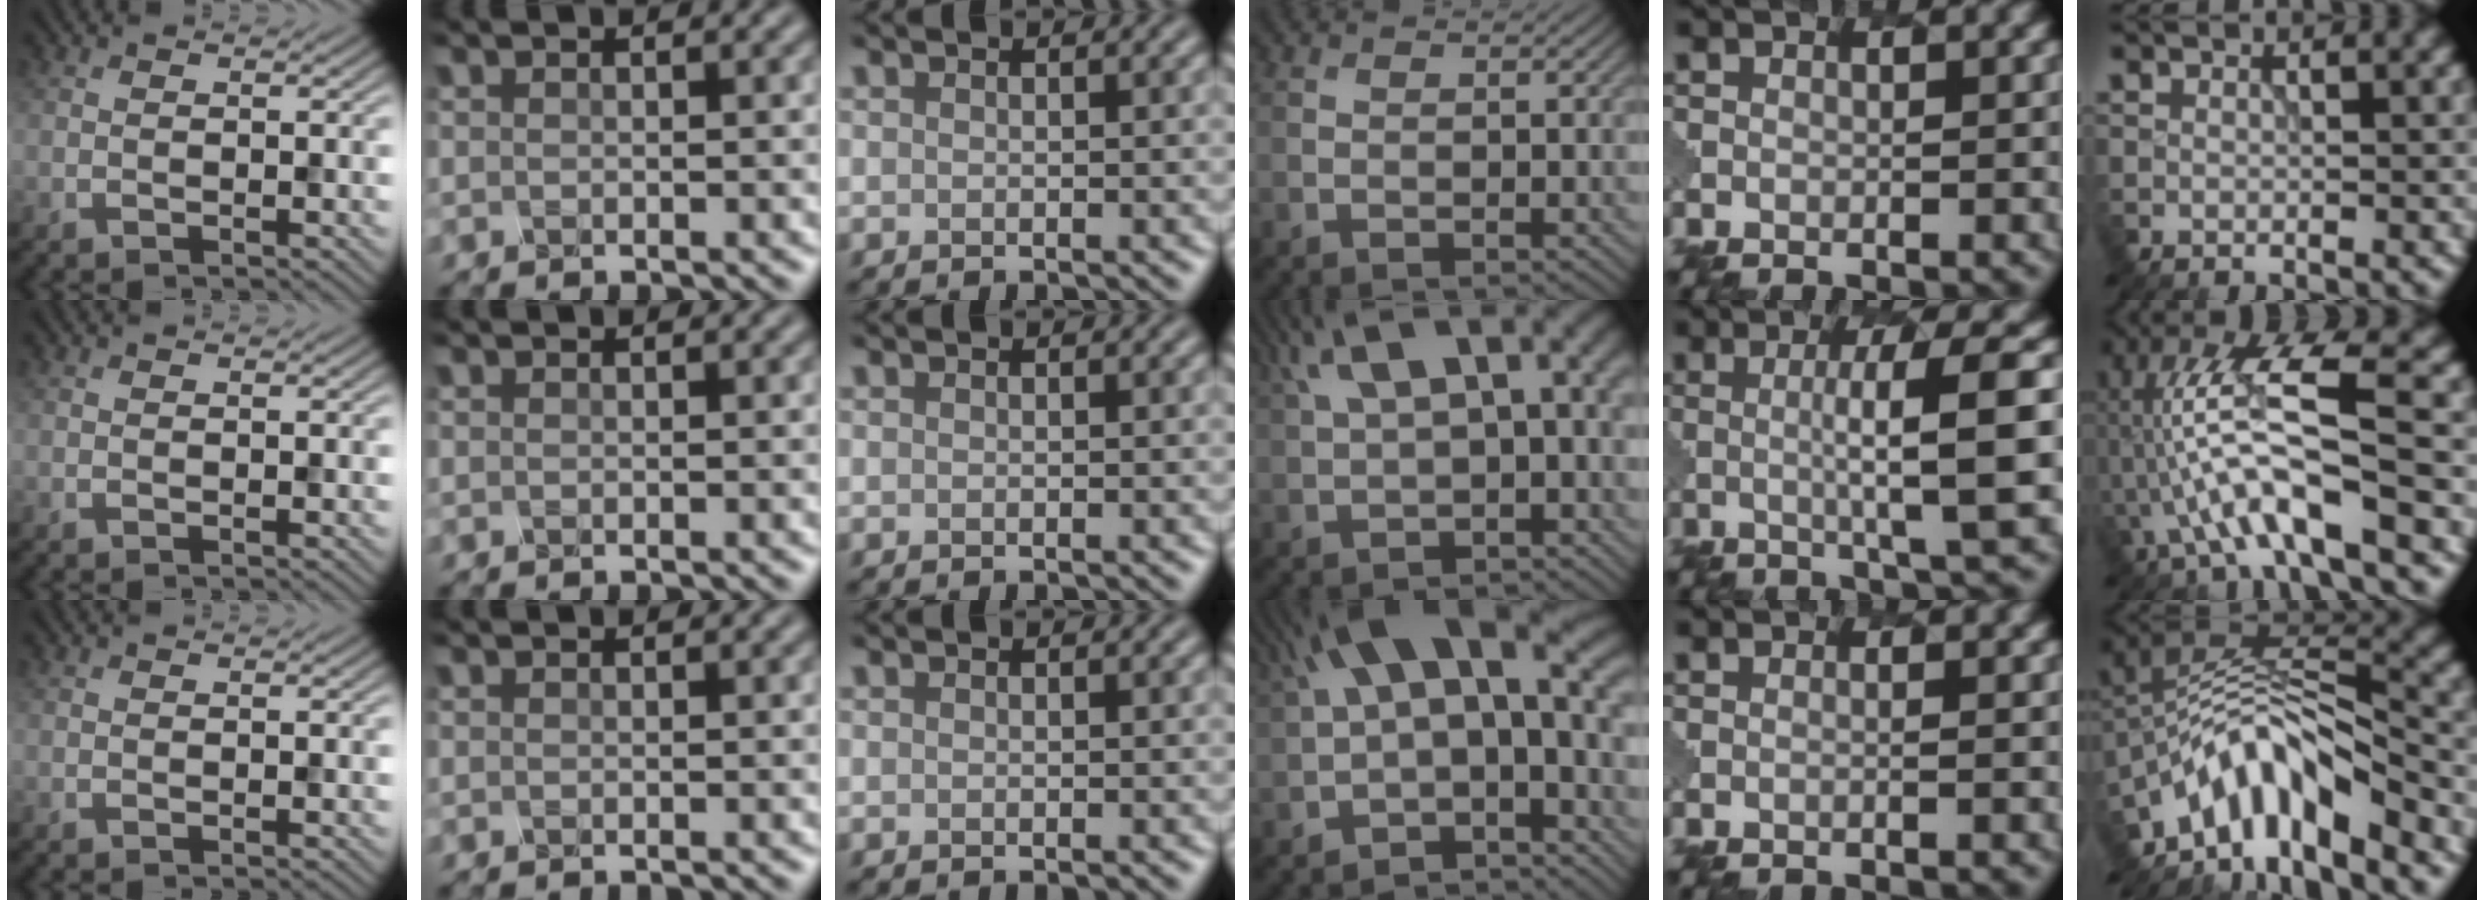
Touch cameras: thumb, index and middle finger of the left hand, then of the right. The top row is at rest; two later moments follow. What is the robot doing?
{"motion": "dispense", "object": "oil cruet"}